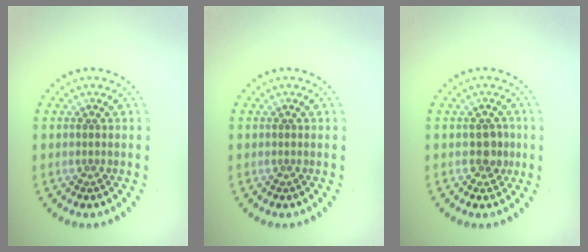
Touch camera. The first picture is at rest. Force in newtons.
{"total": 0.0}
{"total": 1.7, "press": 1.7, "slide": 0.4}